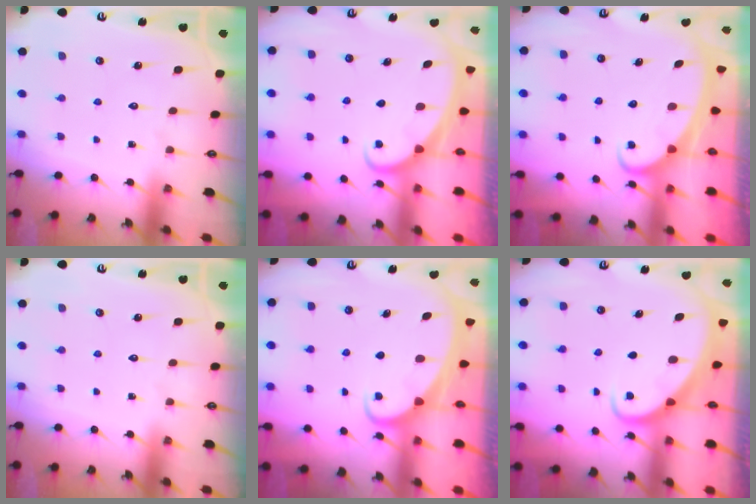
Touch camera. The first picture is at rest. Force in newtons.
{"total": 1.7, "press": 1.7, "slide": 0.1}
{"total": 2.3, "press": 2.3, "slide": 0.2}
{"total": 0.0}
{"total": 1.9, "press": 1.9, "slide": 0.2}
{"total": 2.1, "press": 2.1, "slide": 0.3}